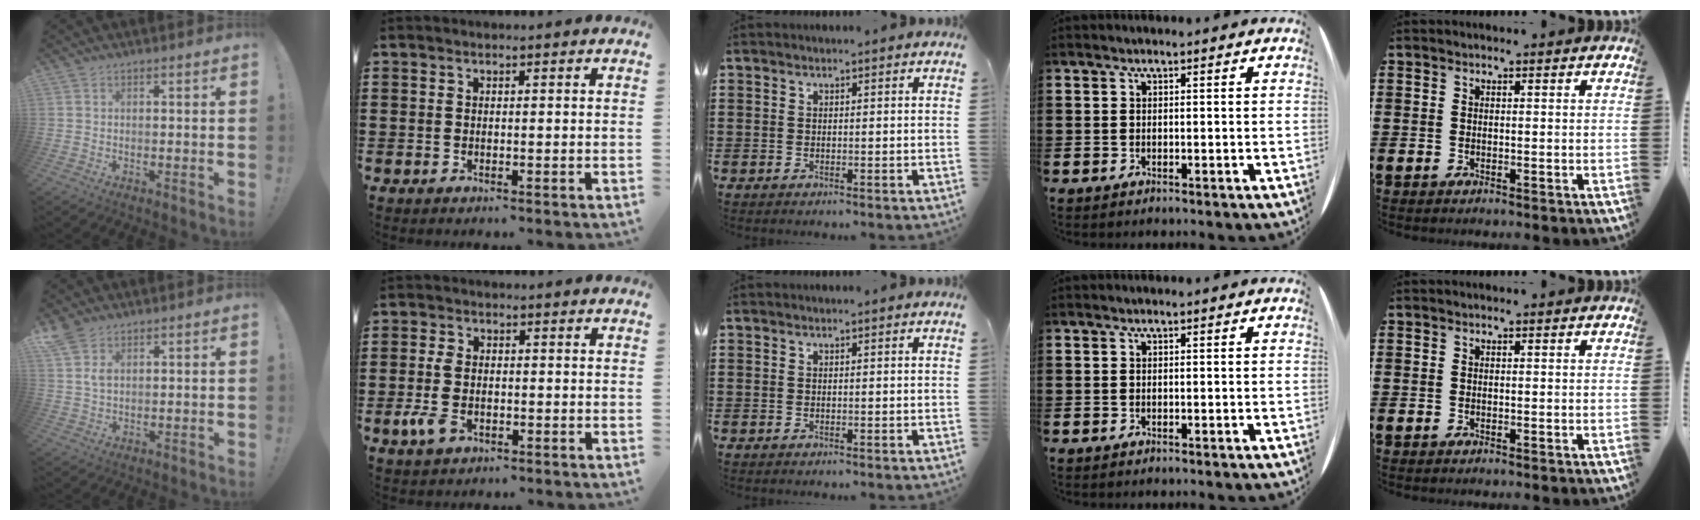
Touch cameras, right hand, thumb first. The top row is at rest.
{"thumb": {"total": 5.3, "force": [3.3, 2.6, 3.2], "torque": [-0.062, -0.010, 0.064]}, "index": {"total": 4.3, "force": [-1.4, 2.6, 3.2], "torque": [-0.094, -0.007, -0.034]}}